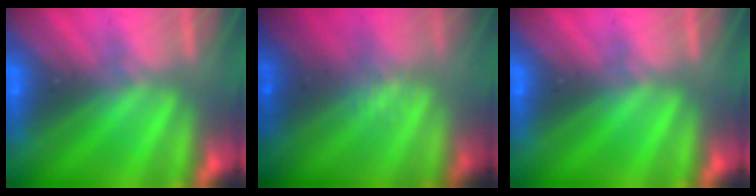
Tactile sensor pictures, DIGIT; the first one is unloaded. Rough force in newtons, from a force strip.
{"total": 2.3}
{"total": 0.0}